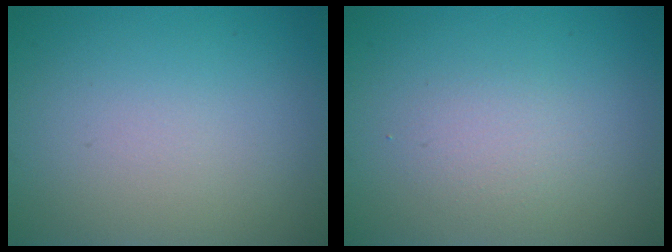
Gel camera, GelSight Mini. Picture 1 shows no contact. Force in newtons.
{"total": 1.6, "press": 1.6, "slide": 0.1}